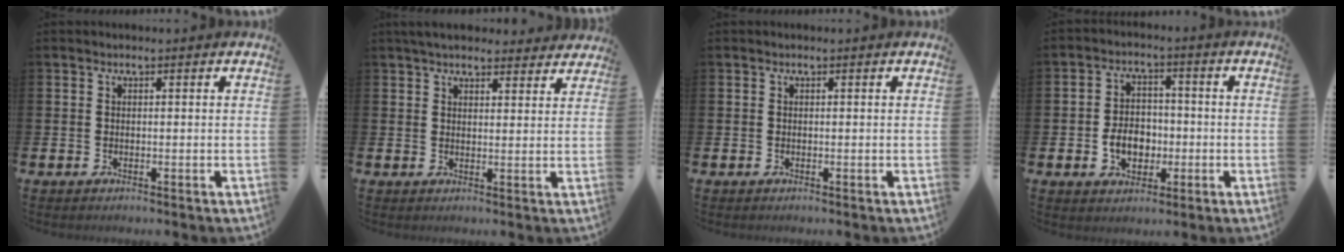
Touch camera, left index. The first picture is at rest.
{"total": 4.8, "force": [4.5, 1.2, 1.0], "torque": [-0.029, -0.013, 0.085]}
{"total": 0.0}
{"total": 5.3, "force": [-1.3, 4.0, 3.2], "torque": [-0.047, 0.002, -0.030]}